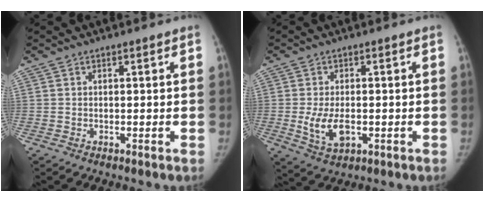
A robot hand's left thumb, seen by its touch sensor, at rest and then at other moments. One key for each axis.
{"total": 6.8, "fx": -1.1, "fy": 3.8, "fz": 5.6, "tx": -0.107, "ty": -0.007, "tz": -0.014}